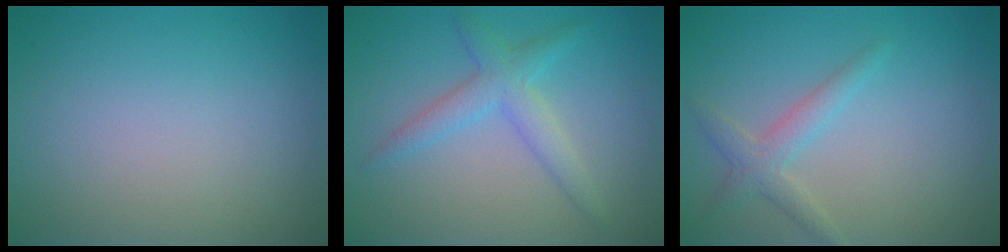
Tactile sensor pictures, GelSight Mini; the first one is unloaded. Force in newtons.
{"total": 3.0, "press": 3.0, "slide": 0.1}
{"total": 2.2, "press": 2.2, "slide": 0.1}